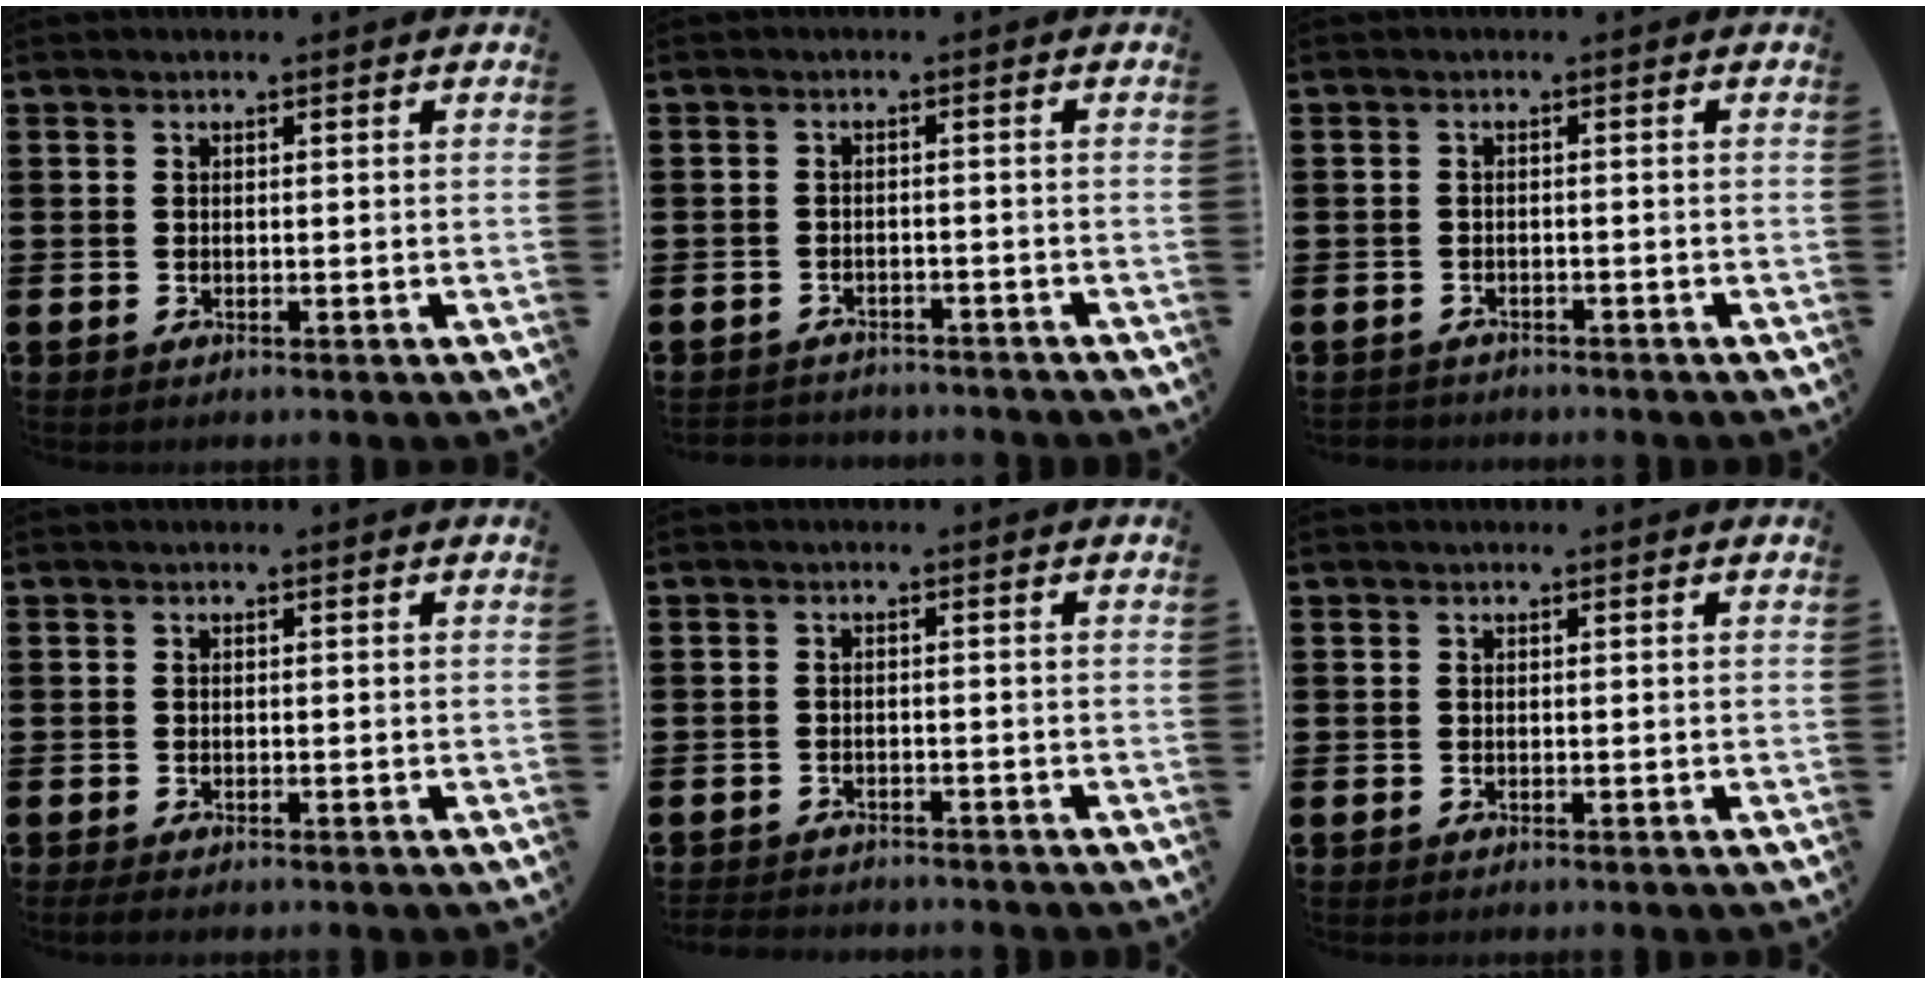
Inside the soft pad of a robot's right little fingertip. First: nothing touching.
{"total": 1.7, "force": [-1.7, 0.2, -0.3], "torque": [-0.001, 0.002, -0.039]}
{"total": 1.0, "force": [-0.9, 0.2, -0.1], "torque": [-0.001, 0.001, -0.021]}
{"total": 0.6, "force": [-0.3, 0.2, 0.5], "torque": [-0.010, 0.000, -0.007]}
{"total": 1.4, "force": [-1.4, 0.1, -0.2], "torque": [-0.002, 0.002, -0.031]}
{"total": 0.0}